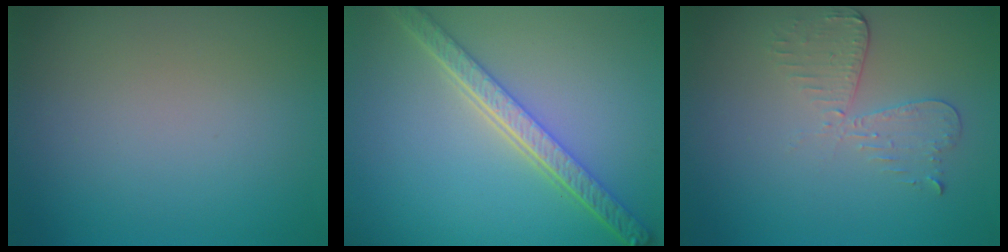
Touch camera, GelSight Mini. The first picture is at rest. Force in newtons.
{"total": 5.2, "press": 4.1, "slide": 3.3}
{"total": 3.0, "press": 2.6, "slide": 1.5}